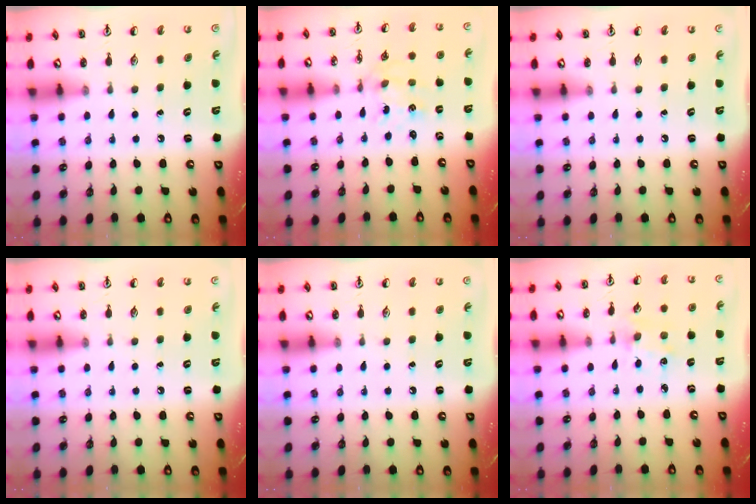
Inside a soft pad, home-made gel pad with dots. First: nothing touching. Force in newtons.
{"total": 1.2, "press": 1.2, "slide": 0.2}
{"total": 0.0}
{"total": 0.0}
{"total": 0.0}
{"total": 1.4, "press": 1.3, "slide": 0.2}